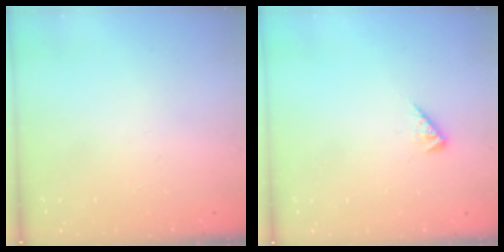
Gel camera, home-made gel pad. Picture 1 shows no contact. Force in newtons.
{"total": 2.7, "press": 2.7, "slide": 0.6}